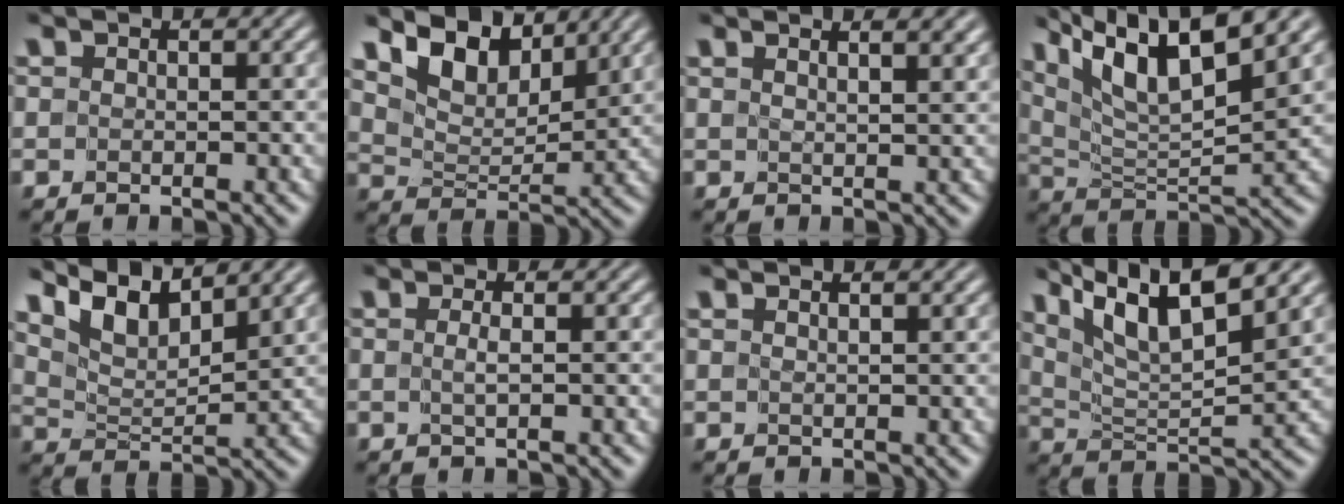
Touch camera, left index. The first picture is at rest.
{"total": 6.6, "force": [5.1, 2.8, 3.3], "torque": [-0.069, 0.002, 0.080]}
{"total": 5.3, "force": [3.7, 2.0, 3.2], "torque": [-0.013, 0.035, 0.022]}
{"total": 9.2, "force": [5.7, 2.0, 6.9], "torque": [-0.137, 0.004, 0.107]}
{"total": 6.0, "force": [4.9, 1.5, 3.1], "torque": [-0.072, 0.003, 0.093]}
{"total": 0.6, "force": [-0.1, -0.3, 0.6], "torque": [-0.015, 0.001, 0.000]}
{"total": 1.8, "force": [1.5, 0.3, 0.8], "torque": [-0.005, 0.001, 0.005]}
{"total": 8.4, "force": [5.8, 1.7, 5.8], "torque": [-0.112, 0.012, 0.106]}